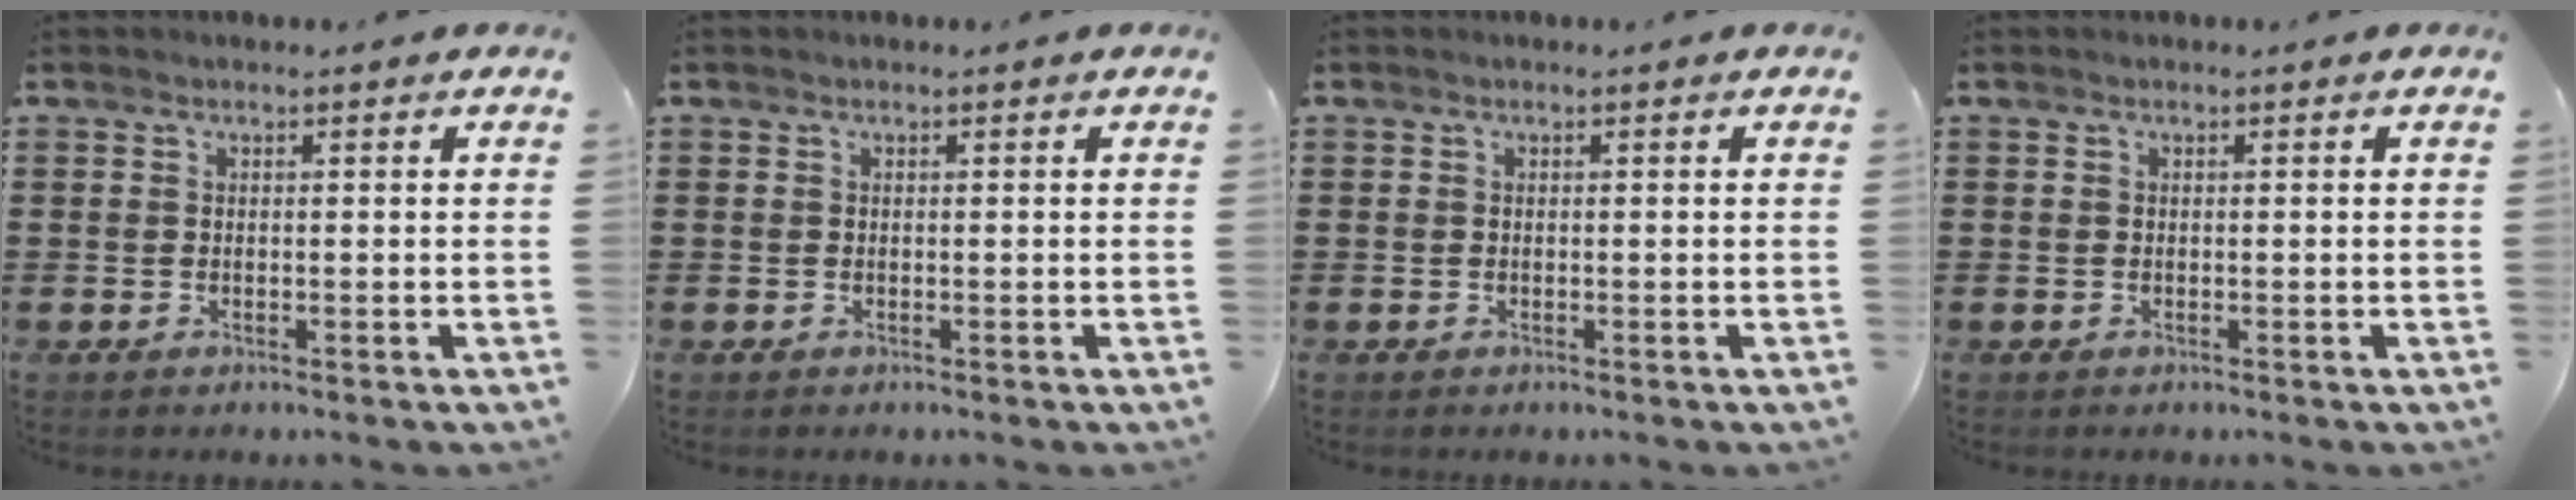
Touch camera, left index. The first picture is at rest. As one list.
[{"total": 0.0}, {"total": 0.0}, {"total": 0.0}]